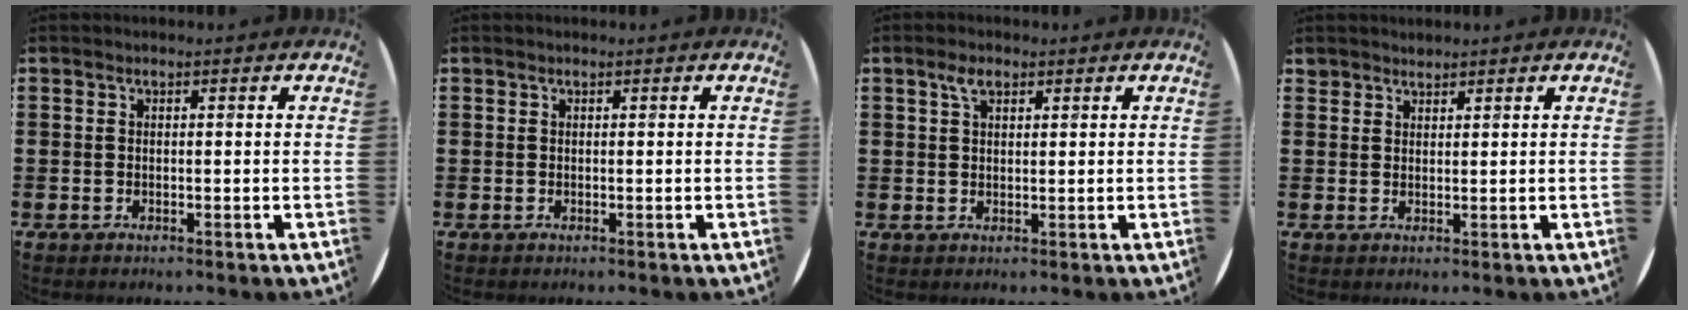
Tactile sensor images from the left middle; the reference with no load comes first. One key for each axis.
{"total": 0.0}
{"total": 2.5, "fx": 1.6, "fy": 1.2, "fz": 1.5, "tx": -0.024, "ty": 0.004, "tz": 0.027}
{"total": 1.5, "fx": 1.4, "fy": 0.3, "fz": -0.3, "tx": 0.003, "ty": 0.001, "tz": 0.028}